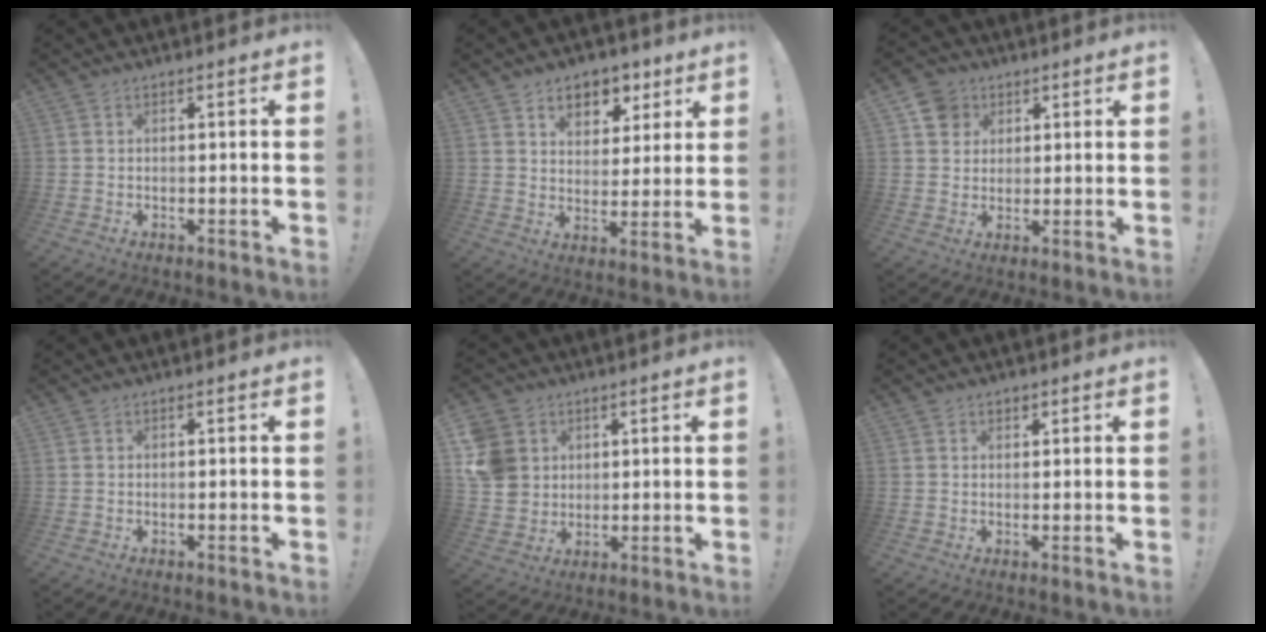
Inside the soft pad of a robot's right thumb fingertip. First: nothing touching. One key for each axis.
{"total": 8.4, "fx": 4.9, "fy": 6.1, "fz": 3.0, "tx": -0.034, "ty": -0.033, "tz": 0.093}
{"total": 7.2, "fx": 3.4, "fy": 6.1, "fz": 1.6, "tx": -0.023, "ty": -0.014, "tz": 0.069}
{"total": 0.0}
{"total": 10.2, "fx": 3.2, "fy": 9.0, "fz": 3.5, "tx": -0.060, "ty": -0.011, "tz": 0.068}
{"total": 1.1, "fx": 0.7, "fy": 0.8, "fz": 0.3, "tx": 0.001, "ty": -0.001, "tz": 0.011}